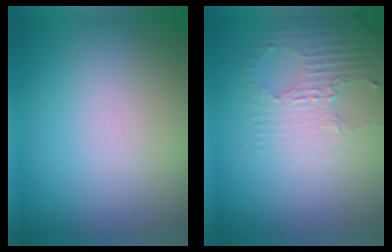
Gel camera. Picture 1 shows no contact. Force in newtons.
{"total": 2.6, "press": 1.9, "slide": 1.9}